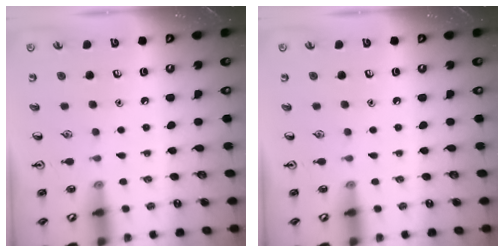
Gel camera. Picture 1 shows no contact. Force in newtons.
{"total": 0.0}